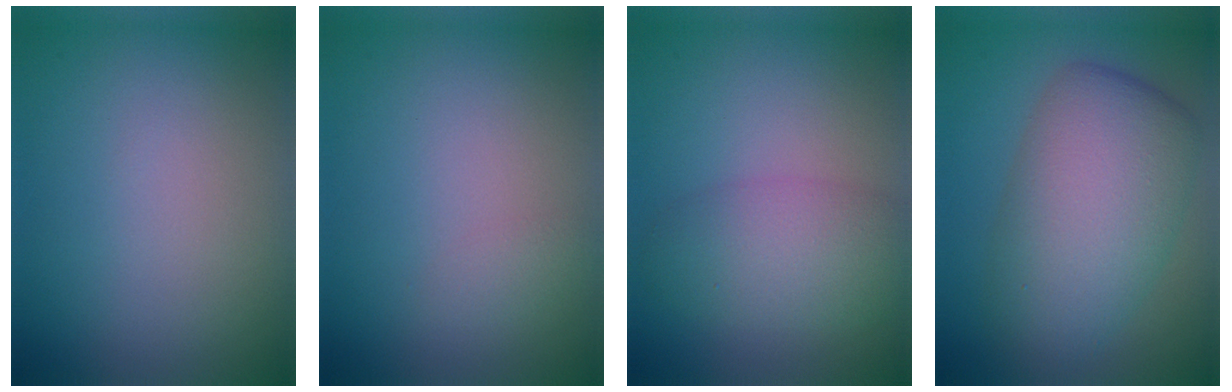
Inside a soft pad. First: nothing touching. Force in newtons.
{"total": 0.8, "press": 0.8, "slide": 0.0}
{"total": 4.6, "press": 4.6, "slide": 0.2}
{"total": 9.0, "press": 9.0, "slide": 0.1}